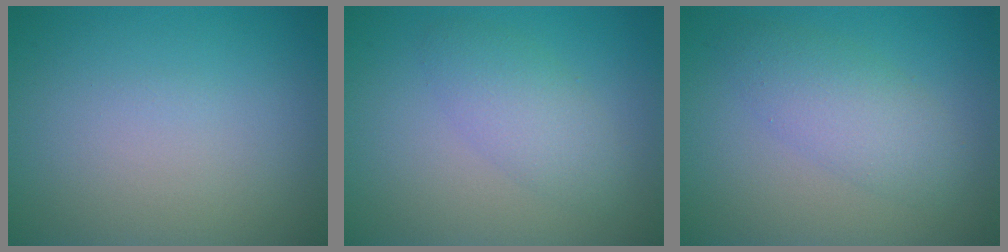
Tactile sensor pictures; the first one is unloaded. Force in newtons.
{"total": 2.9, "press": 2.9, "slide": 0.1}
{"total": 3.6, "press": 3.6, "slide": 0.2}